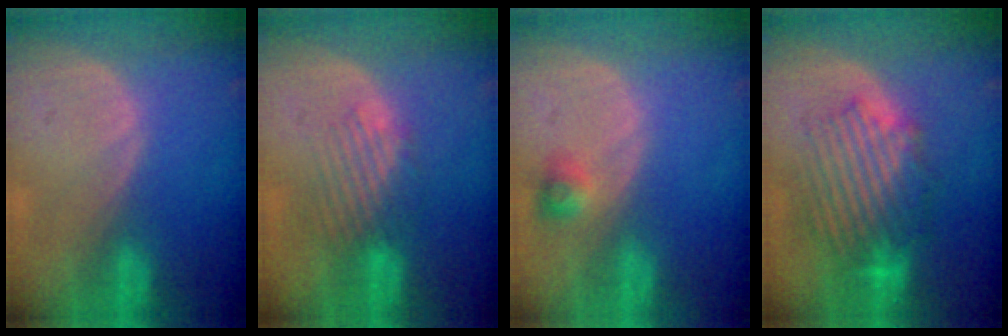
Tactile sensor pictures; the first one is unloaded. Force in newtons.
{"total": 4.5, "press": 4.1, "slide": 1.9}
{"total": 2.3, "press": 2.2, "slide": 0.3}
{"total": 8.9, "press": 8.6, "slide": 2.4}